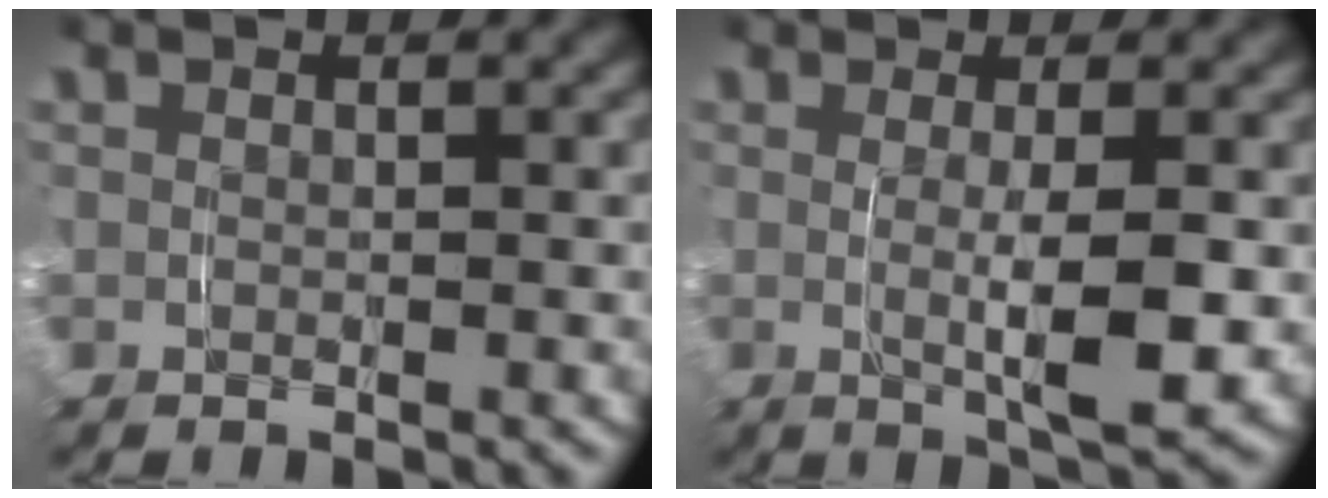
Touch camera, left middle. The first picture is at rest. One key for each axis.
{"total": 4.2, "fx": 0.0, "fy": 0.4, "fz": 4.2, "tx": -0.067, "ty": -0.011, "tz": 0.005}